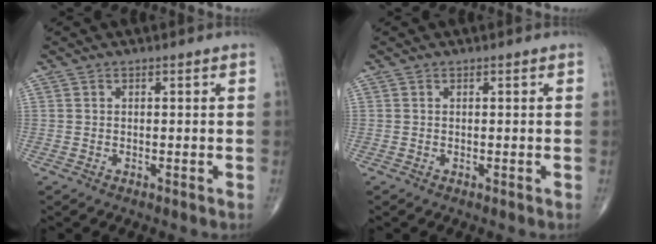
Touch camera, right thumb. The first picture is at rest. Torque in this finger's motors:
{"motor_torque": [0.00, -0.09, 0.10, 0.15, -0.02]}